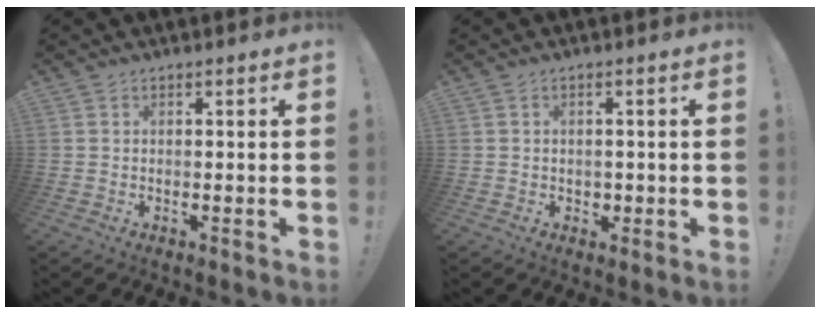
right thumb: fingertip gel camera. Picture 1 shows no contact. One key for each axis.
{"total": 1.6, "fx": 0.3, "fy": 1.5, "fz": 0.4, "tx": 0.001, "ty": -0.006, "tz": 0.004}